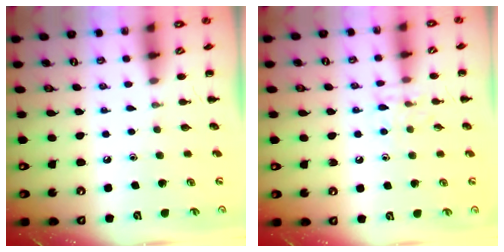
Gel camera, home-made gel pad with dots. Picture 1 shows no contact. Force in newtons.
{"total": 7.1, "press": 7.0, "slide": 0.9}